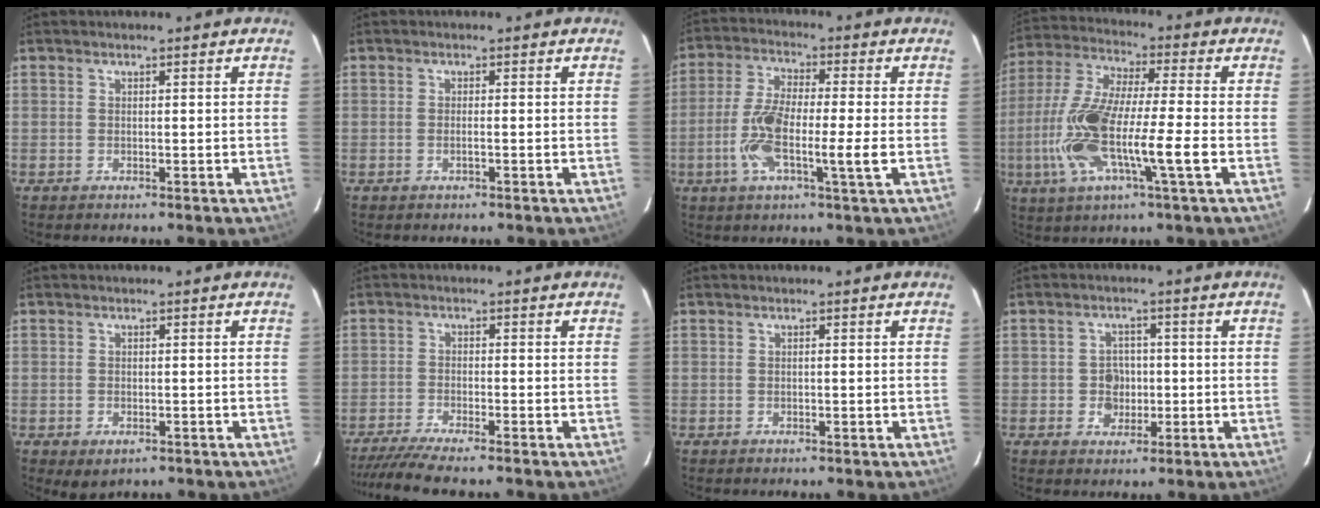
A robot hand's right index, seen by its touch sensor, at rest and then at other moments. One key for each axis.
{"total": 0.8, "fx": -0.3, "fy": -0.1, "fz": 0.7, "tx": -0.016, "ty": 0.000, "tz": -0.006}
{"total": 10.5, "fx": -2.2, "fy": 1.0, "fz": 10.2, "tx": -0.201, "ty": 0.000, "tz": -0.048}
{"total": 15.7, "fx": -3.9, "fy": 1.5, "fz": 15.1, "tx": -0.316, "ty": -0.010, "tz": -0.077}
{"total": 2.3, "fx": -1.1, "fy": 1.5, "fz": 1.4, "tx": -0.022, "ty": -0.004, "tz": -0.002}
{"total": 8.1, "fx": -7.0, "fy": -0.3, "fz": 4.1, "tx": -0.063, "ty": -0.019, "tz": -0.116}
{"total": 0.0}
{"total": 3.8, "fx": -0.5, "fy": 3.3, "fz": 1.8, "tx": -0.025, "ty": 0.010, "tz": -0.005}